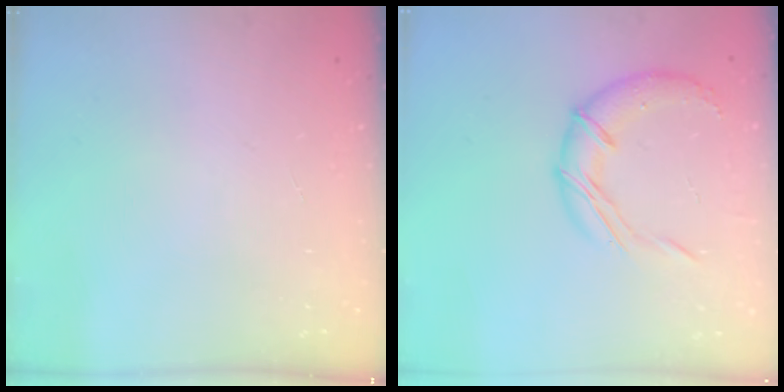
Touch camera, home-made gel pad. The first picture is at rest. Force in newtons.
{"total": 11.6, "press": 11.5, "slide": 1.5}